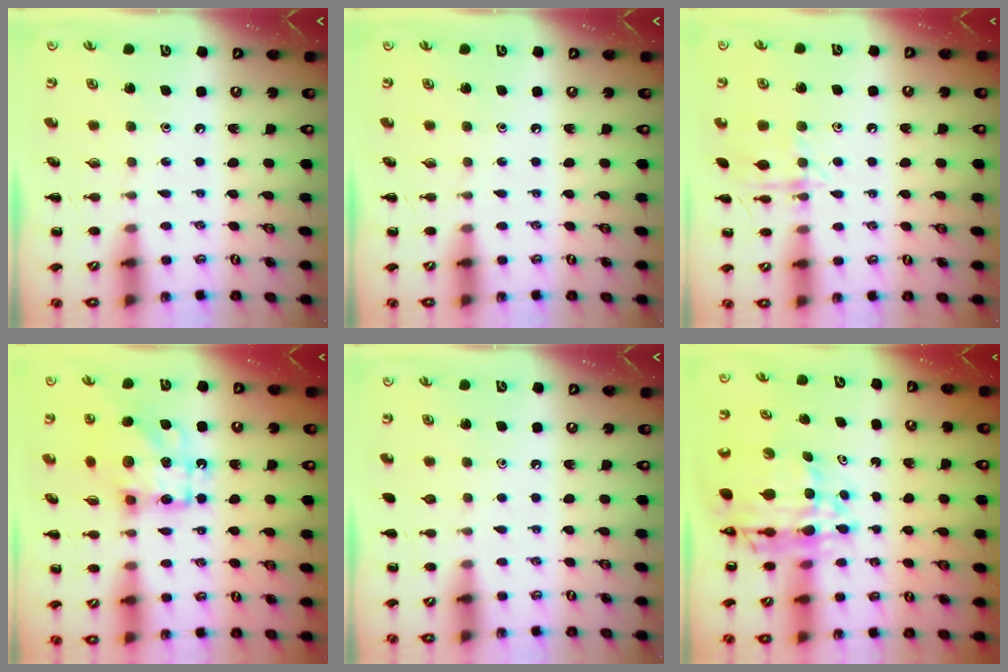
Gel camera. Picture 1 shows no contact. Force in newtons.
{"total": 0.0}
{"total": 9.8, "press": 9.7, "slide": 1.4}
{"total": 12.6, "press": 12.6, "slide": 1.2}
{"total": 0.0}
{"total": 12.6, "press": 12.1, "slide": 3.7}